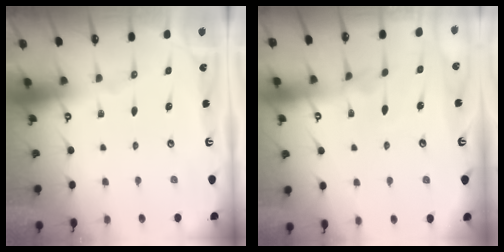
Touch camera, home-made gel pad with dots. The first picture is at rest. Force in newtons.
{"total": 3.8, "press": 3.8, "slide": 0.2}